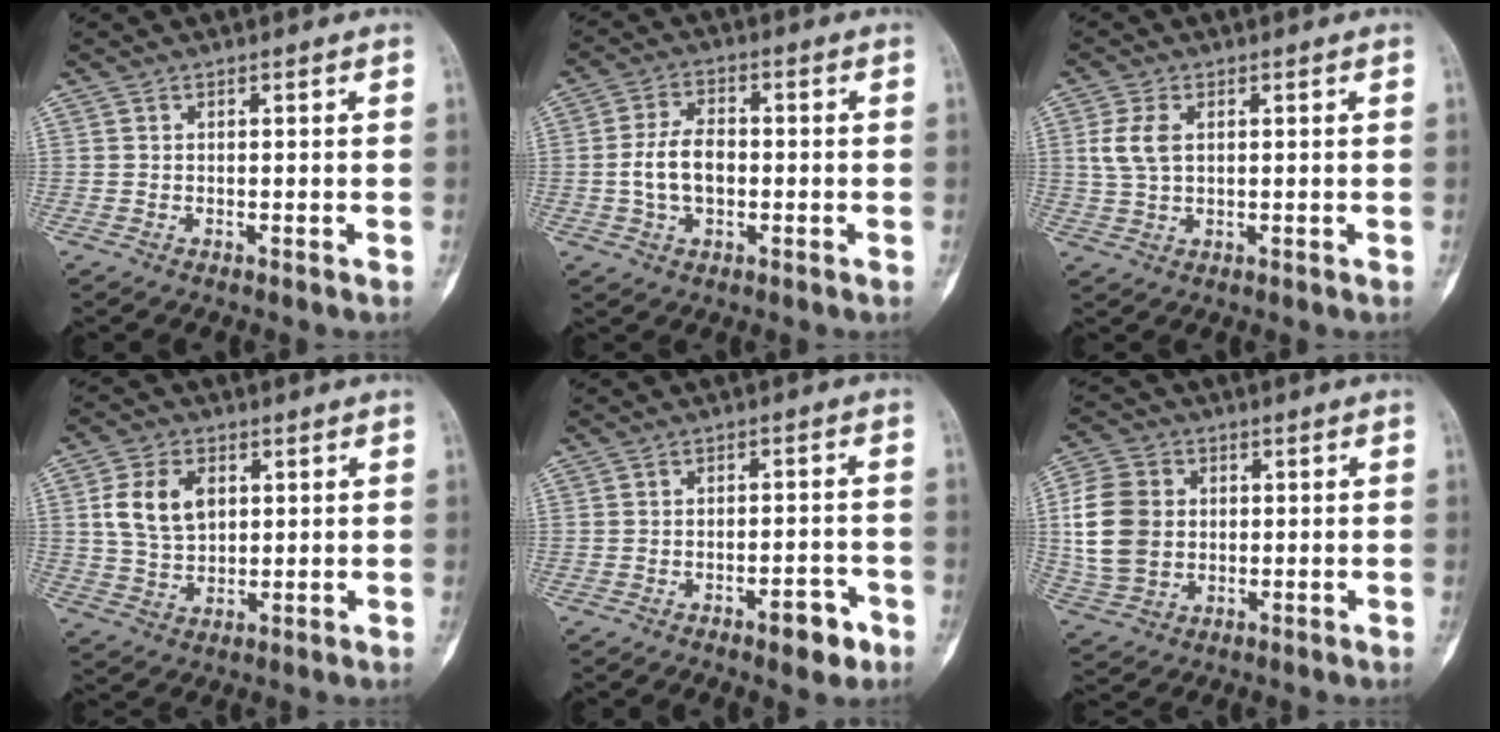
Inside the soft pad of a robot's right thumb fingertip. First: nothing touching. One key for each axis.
{"total": 7.3, "fx": -0.9, "fy": 4.6, "fz": 5.7, "tx": -0.099, "ty": 0.012, "tz": -0.019}
{"total": 5.2, "fx": 1.2, "fy": 3.0, "fz": 4.0, "tx": -0.091, "ty": 0.004, "tz": 0.027}
{"total": 9.5, "fx": 2.4, "fy": 6.6, "fz": 6.5, "tx": -0.110, "ty": -0.004, "tz": 0.049}
{"total": 5.6, "fx": -3.2, "fy": 2.3, "fz": 4.1, "tx": -0.039, "ty": 0.022, "tz": -0.039}
{"total": 12.4, "fx": 1.0, "fy": 9.9, "fz": 7.4, "tx": -0.132, "ty": 0.008, "tz": 0.021}